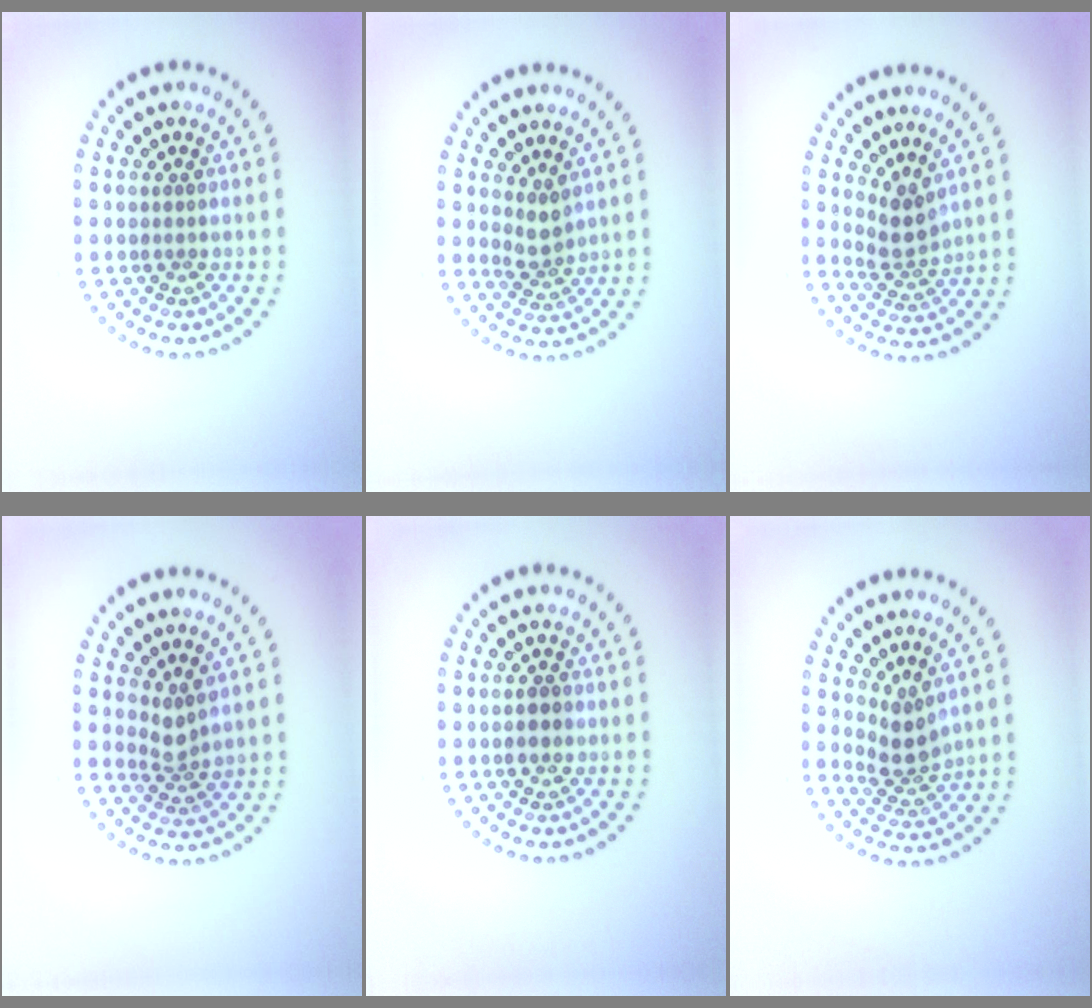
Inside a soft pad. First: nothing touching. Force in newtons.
{"total": 2.0, "press": 1.6, "slide": 1.3}
{"total": 2.5, "press": 1.7, "slide": 1.8}
{"total": 2.0, "press": 1.4, "slide": 1.4}
{"total": 1.3, "press": 1.3, "slide": 0.3}
{"total": 2.7, "press": 1.9, "slide": 1.9}